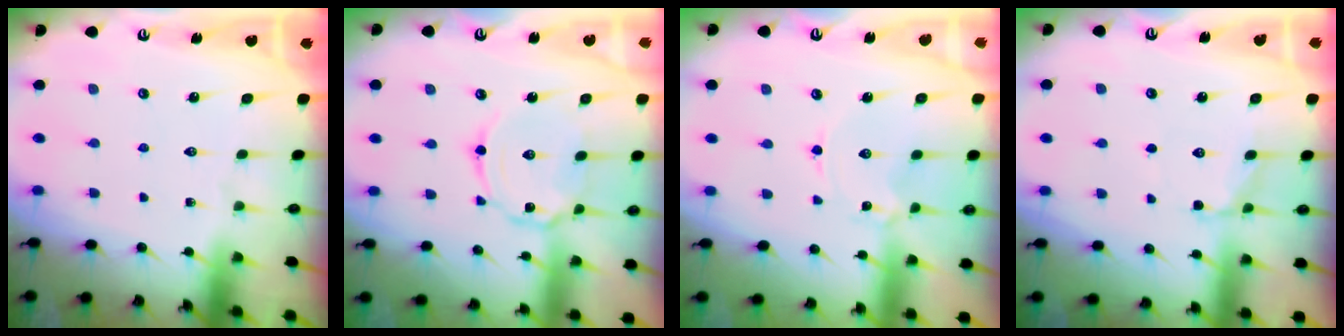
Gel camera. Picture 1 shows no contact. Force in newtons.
{"total": 7.1, "press": 7.0, "slide": 0.7}
{"total": 0.9, "press": 0.9, "slide": 0.1}
{"total": 3.6, "press": 3.3, "slide": 1.4}